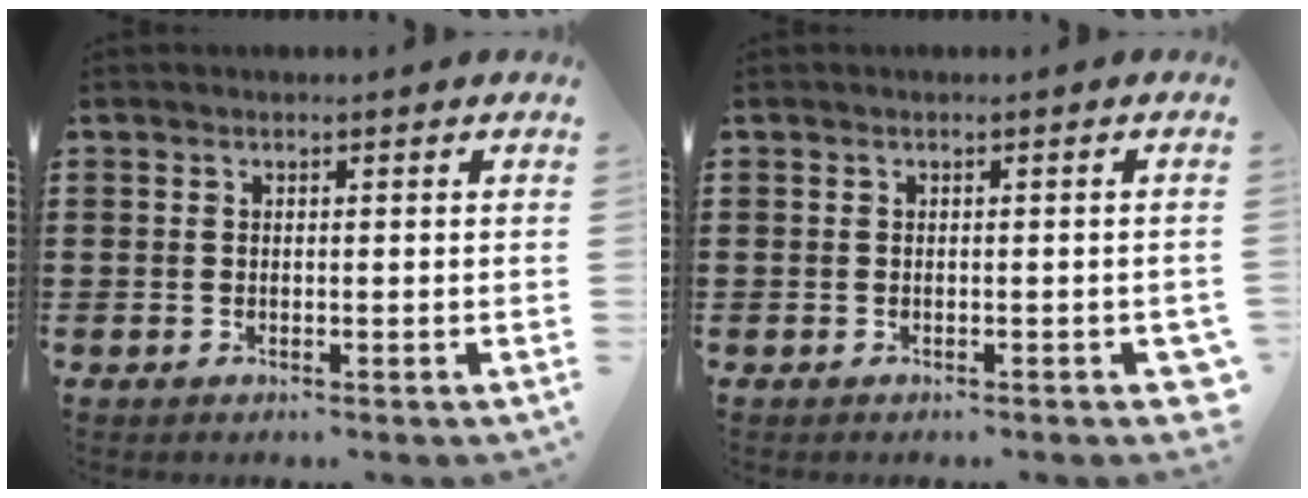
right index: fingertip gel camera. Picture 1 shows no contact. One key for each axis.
{"total": 0.7, "fx": -0.4, "fy": 0.4, "fz": 0.5, "tx": -0.010, "ty": 0.001, "tz": -0.007}